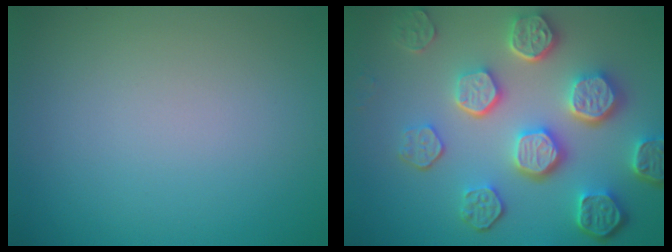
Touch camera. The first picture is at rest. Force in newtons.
{"total": 8.1, "press": 6.1, "slide": 5.3}